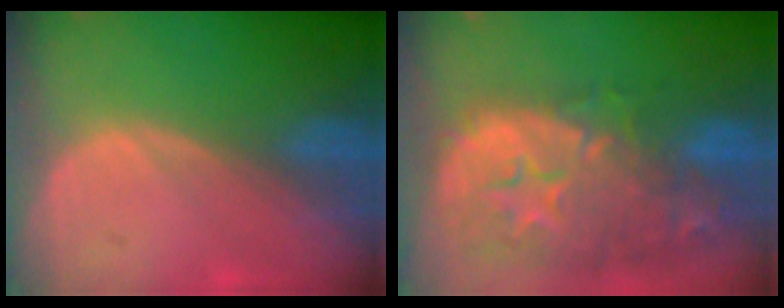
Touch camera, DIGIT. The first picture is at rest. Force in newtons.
{"total": 15.1, "press": 12.1, "slide": 9.0}